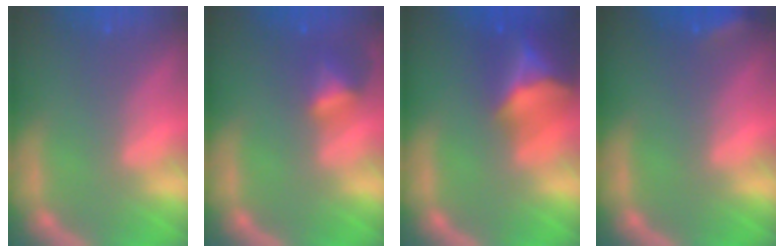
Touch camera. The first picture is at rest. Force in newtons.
{"total": 2.9}
{"total": 8.9}
{"total": 2.4}